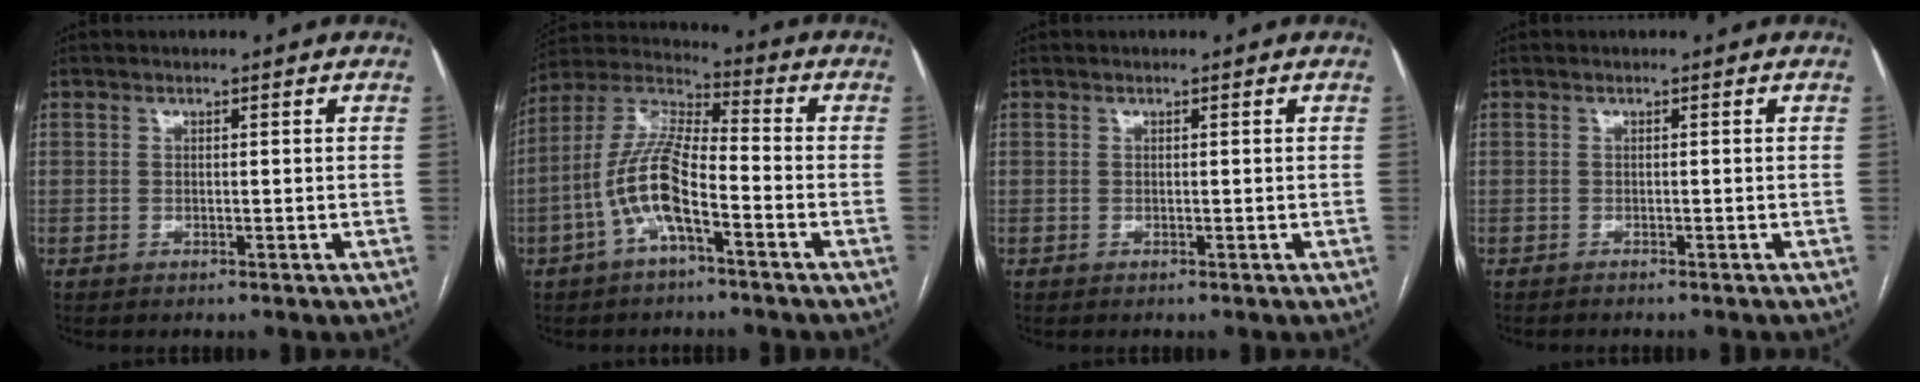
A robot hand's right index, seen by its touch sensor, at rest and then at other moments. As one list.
[{"total": 11.1, "force": [-4.0, 2.8, 9.9], "torque": [-0.216, 0.017, -0.080]}, {"total": 0.0}, {"total": 1.9, "force": [-1.8, 0.2, 0.7], "torque": [-0.013, -0.004, -0.021]}]